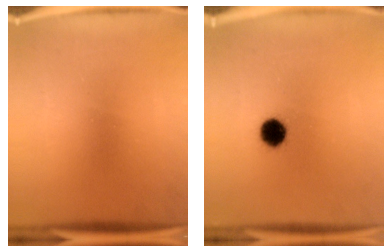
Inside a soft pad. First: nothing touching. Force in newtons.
{"total": 7.2}